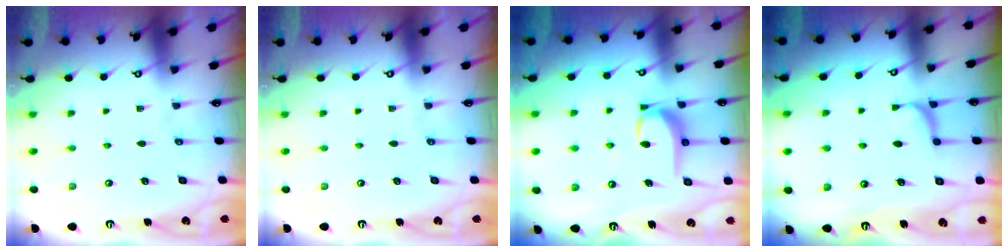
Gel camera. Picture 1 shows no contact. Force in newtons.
{"total": 0.0}
{"total": 7.6, "press": 7.6, "slide": 0.4}
{"total": 1.2, "press": 0.8, "slide": 0.8}